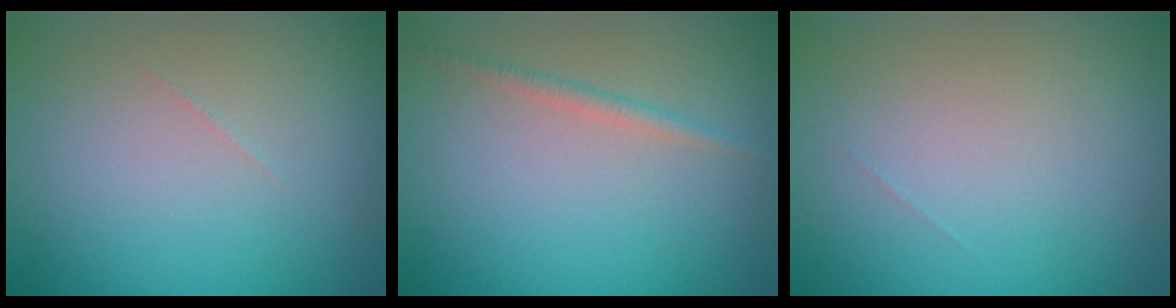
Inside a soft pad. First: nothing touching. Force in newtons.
{"total": 1.2, "press": 1.2, "slide": 0.0}
{"total": 0.0}